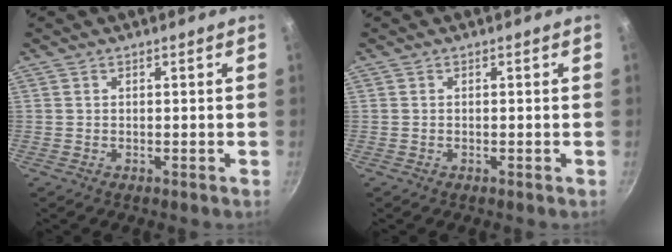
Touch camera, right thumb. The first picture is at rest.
{"total": 0.0}